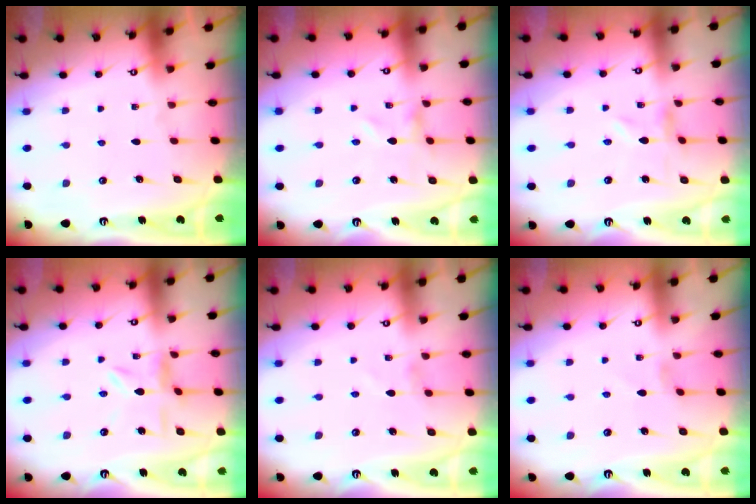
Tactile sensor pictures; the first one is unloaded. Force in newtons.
{"total": 0.0}
{"total": 0.0}
{"total": 5.1, "press": 5.1, "slide": 0.5}
{"total": 0.6, "press": 0.6, "slide": 0.2}
{"total": 0.0}